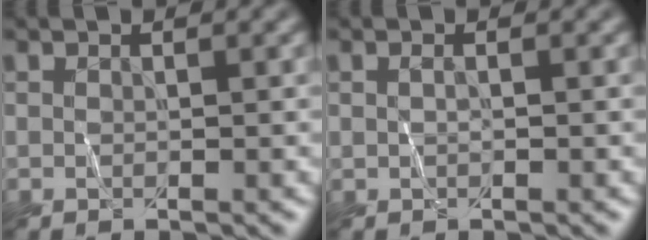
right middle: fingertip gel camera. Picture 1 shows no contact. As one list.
[{"total": 0.0}]